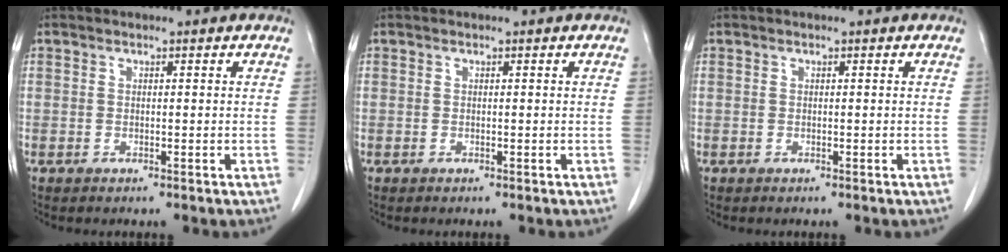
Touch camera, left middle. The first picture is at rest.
{"total": 0.0}
{"total": 0.0}